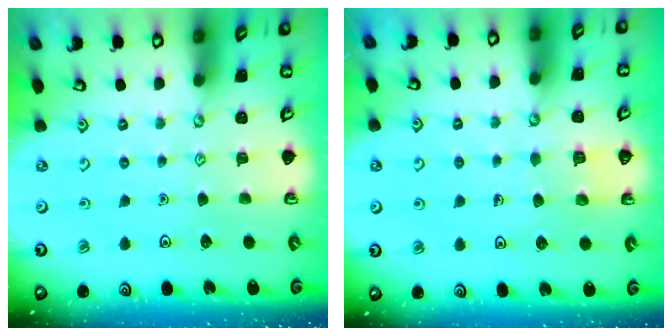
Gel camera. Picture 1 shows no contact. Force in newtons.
{"total": 3.0, "press": 3.0, "slide": 0.2}